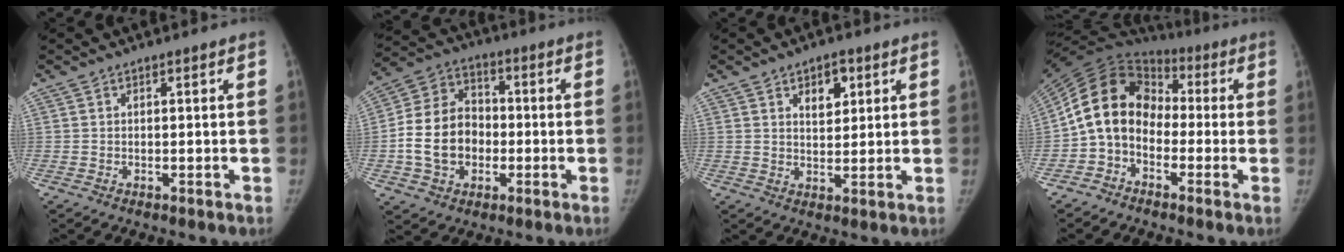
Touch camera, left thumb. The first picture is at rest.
{"total": 13.9, "force": [-2.2, 10.9, 8.3], "torque": [-0.129, 0.029, -0.044]}
{"total": 5.6, "force": [2.5, 3.2, 3.7], "torque": [-0.032, -0.013, 0.038]}
{"total": 13.7, "force": [-2.3, 10.7, 8.2], "torque": [-0.135, 0.061, -0.061]}